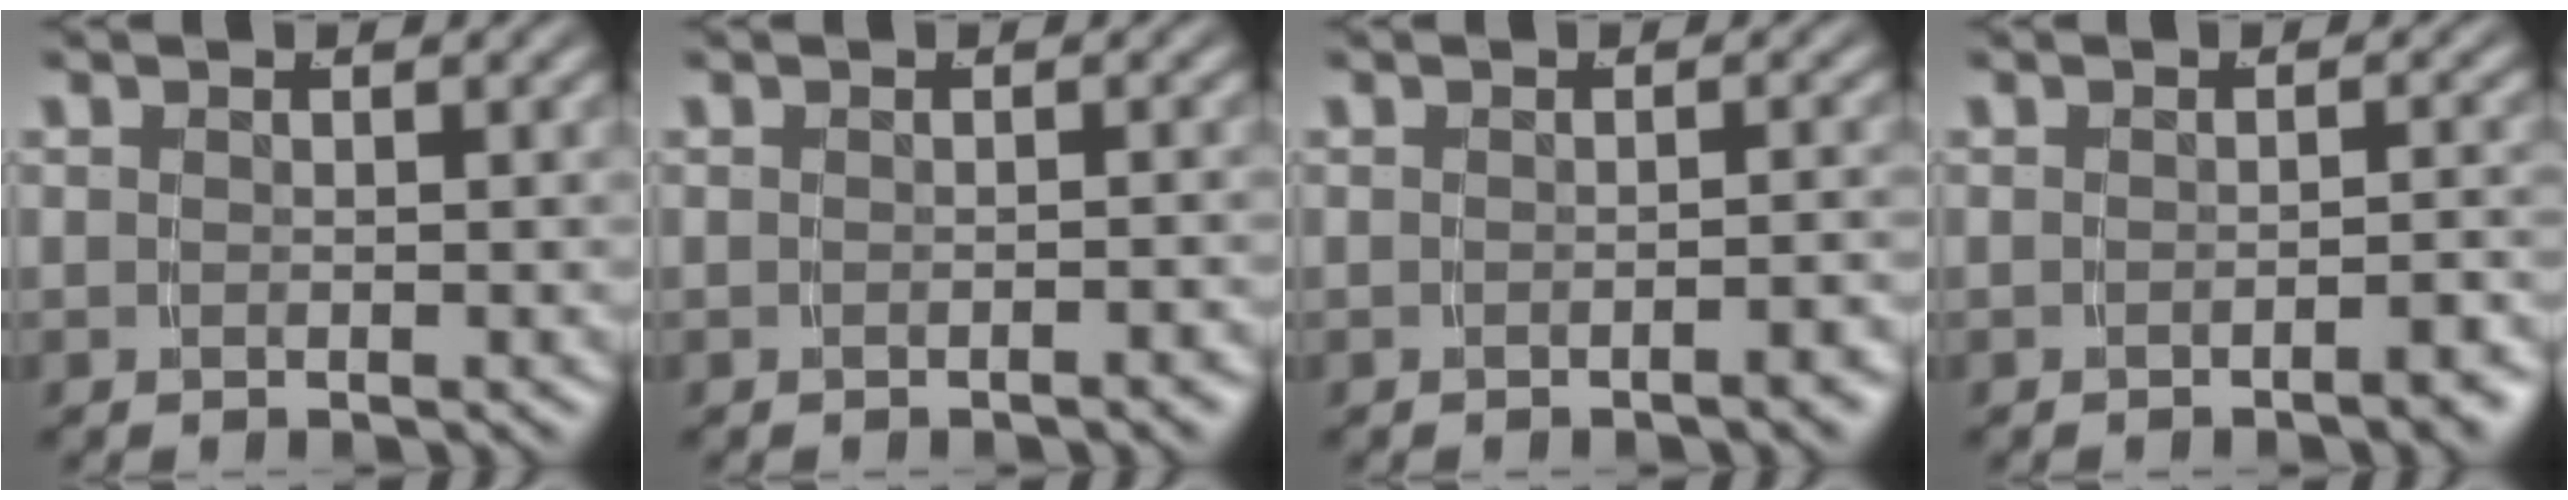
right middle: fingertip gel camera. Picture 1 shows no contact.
{"total": 0.8, "force": [-0.7, -0.1, 0.3], "torque": [-0.002, 0.007, -0.015]}
{"total": 1.4, "force": [-1.2, -0.1, 0.7], "torque": [-0.007, 0.010, -0.024]}
{"total": 2.0, "force": [-1.7, 0.0, 1.1], "torque": [-0.010, 0.008, -0.032]}